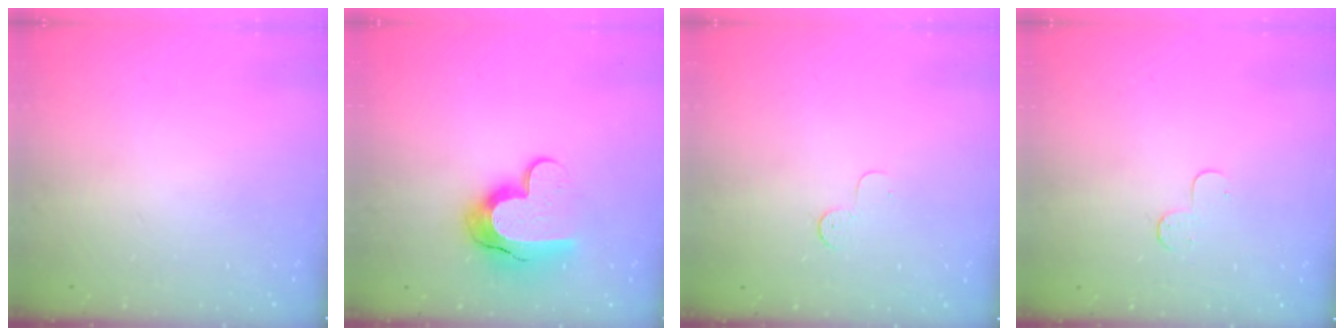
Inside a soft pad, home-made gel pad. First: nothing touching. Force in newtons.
{"total": 12.8, "press": 12.8, "slide": 0.9}
{"total": 3.2, "press": 3.2, "slide": 0.4}
{"total": 4.7, "press": 4.6, "slide": 0.5}